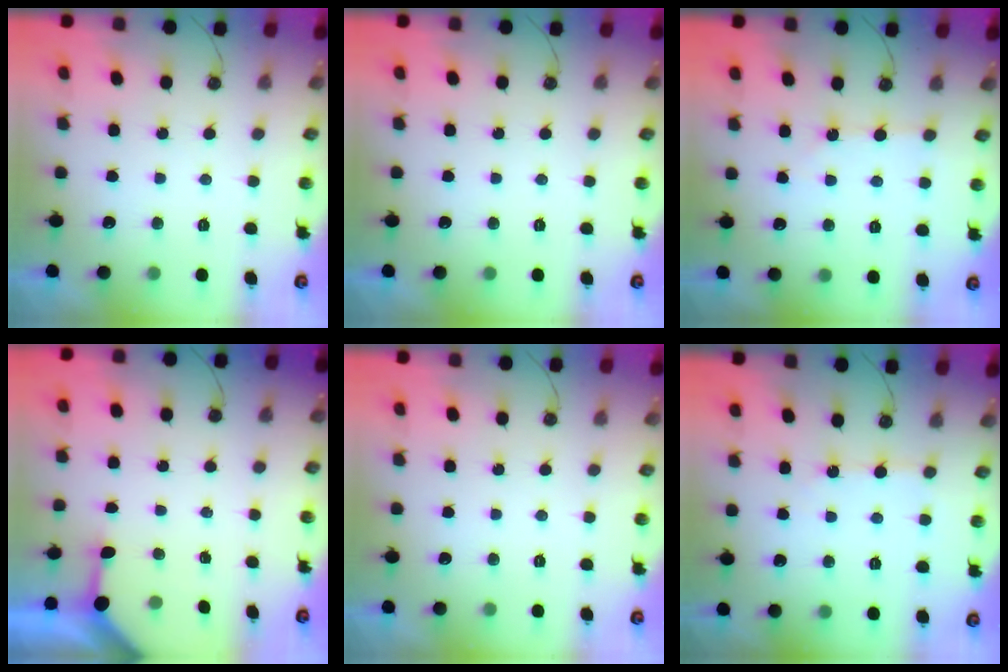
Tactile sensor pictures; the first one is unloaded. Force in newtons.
{"total": 0.0}
{"total": 2.7, "press": 2.7, "slide": 0.4}
{"total": 3.3, "press": 3.3, "slide": 0.3}
{"total": 0.0}
{"total": 4.0, "press": 3.9, "slide": 0.6}